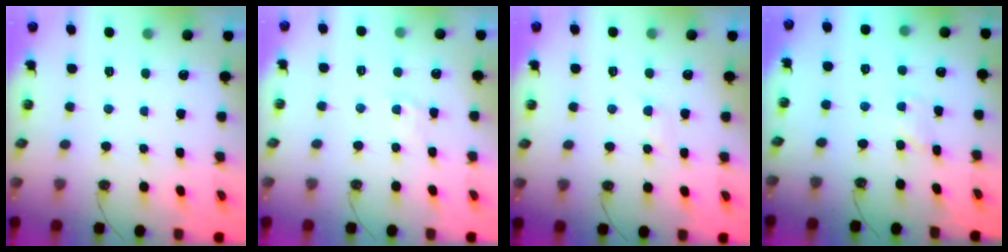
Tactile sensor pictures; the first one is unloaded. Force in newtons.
{"total": 6.1, "press": 6.1, "slide": 0.6}
{"total": 2.8, "press": 2.7, "slide": 0.5}
{"total": 1.1, "press": 1.1, "slide": 0.2}